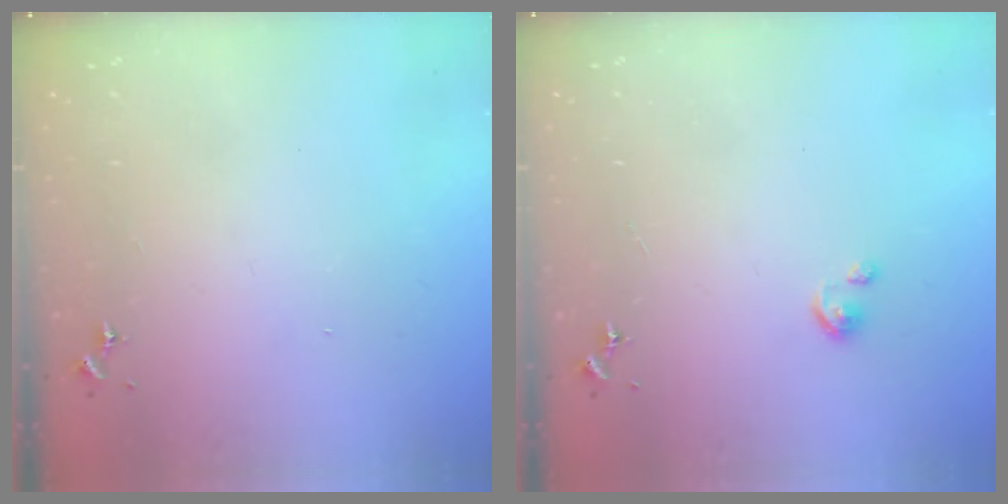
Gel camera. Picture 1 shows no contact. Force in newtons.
{"total": 2.4, "press": 2.4, "slide": 0.3}